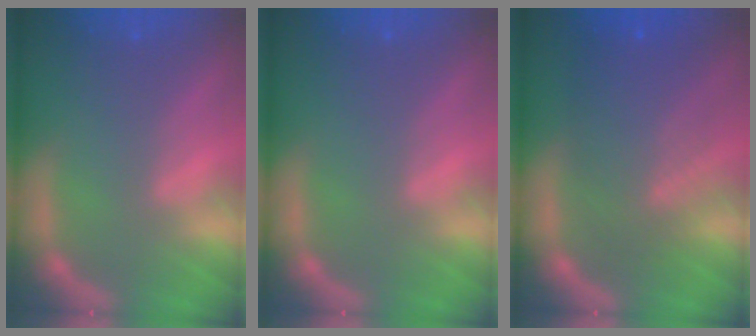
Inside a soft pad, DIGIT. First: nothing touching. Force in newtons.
{"total": 0.0}
{"total": 7.6}